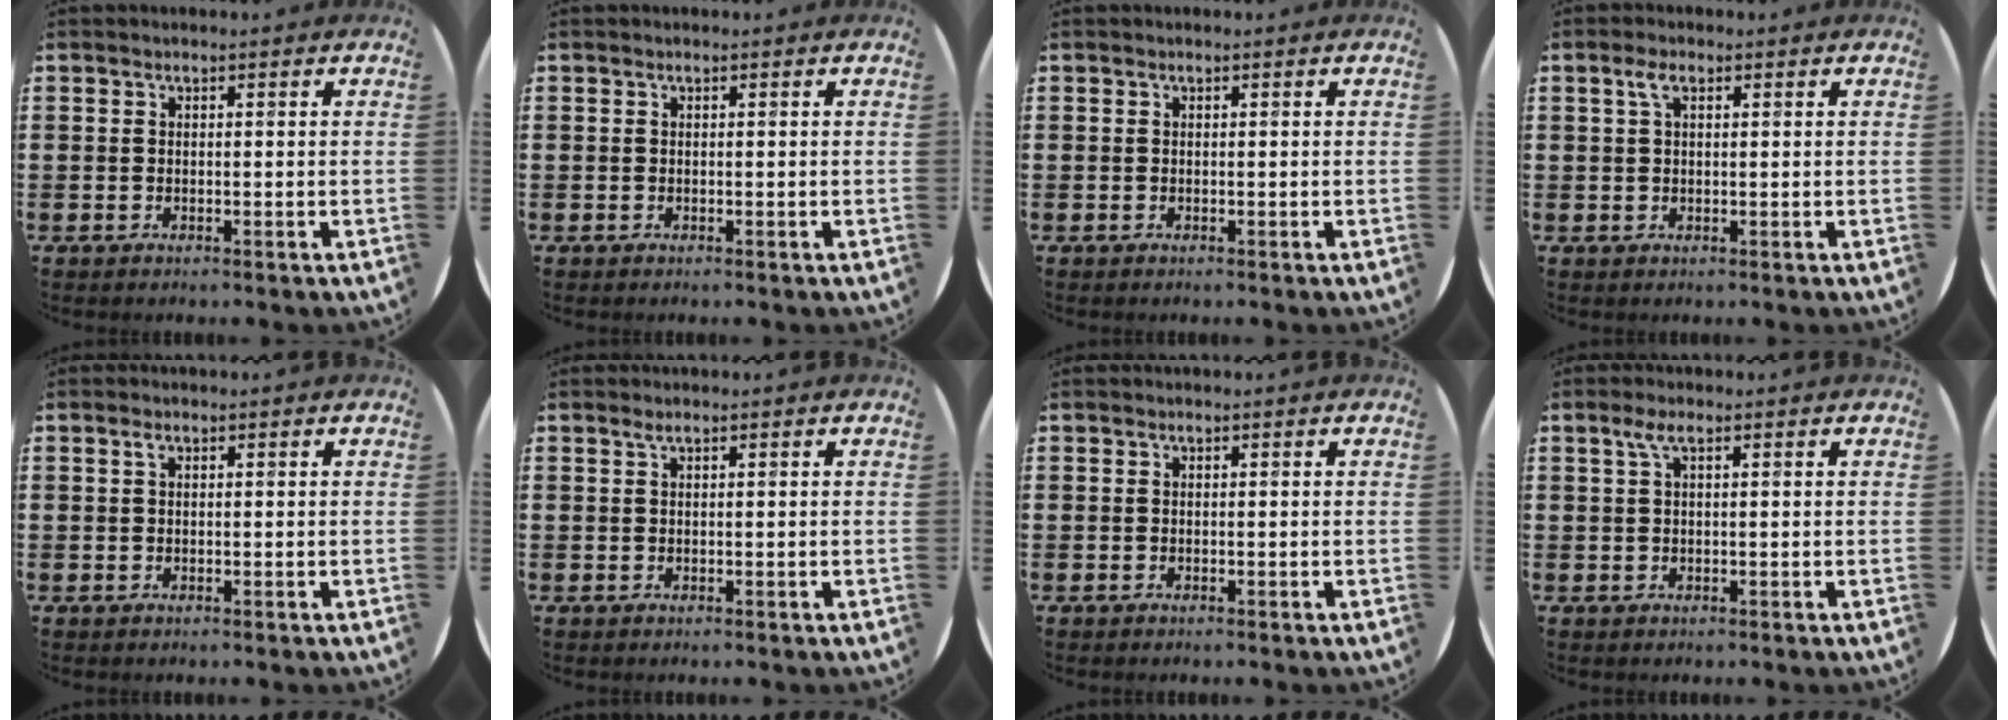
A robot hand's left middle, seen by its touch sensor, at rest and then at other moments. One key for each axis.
{"total": 0.0}
{"total": 0.0}
{"total": 2.2, "fx": 1.0, "fy": 1.0, "fz": 1.7, "tx": -0.038, "ty": 0.006, "tz": 0.017}
{"total": 0.9, "fx": 0.4, "fy": 0.5, "fz": 0.6, "tx": -0.006, "ty": 0.000, "tz": 0.006}
{"total": 0.6, "fx": 0.4, "fy": 0.0, "fz": 0.5, "tx": -0.009, "ty": 0.000, "tz": 0.007}
{"total": 0.0}
{"total": 1.9, "fx": 0.8, "fy": 0.4, "fz": 1.6, "tx": -0.034, "ty": 0.007, "tz": 0.013}